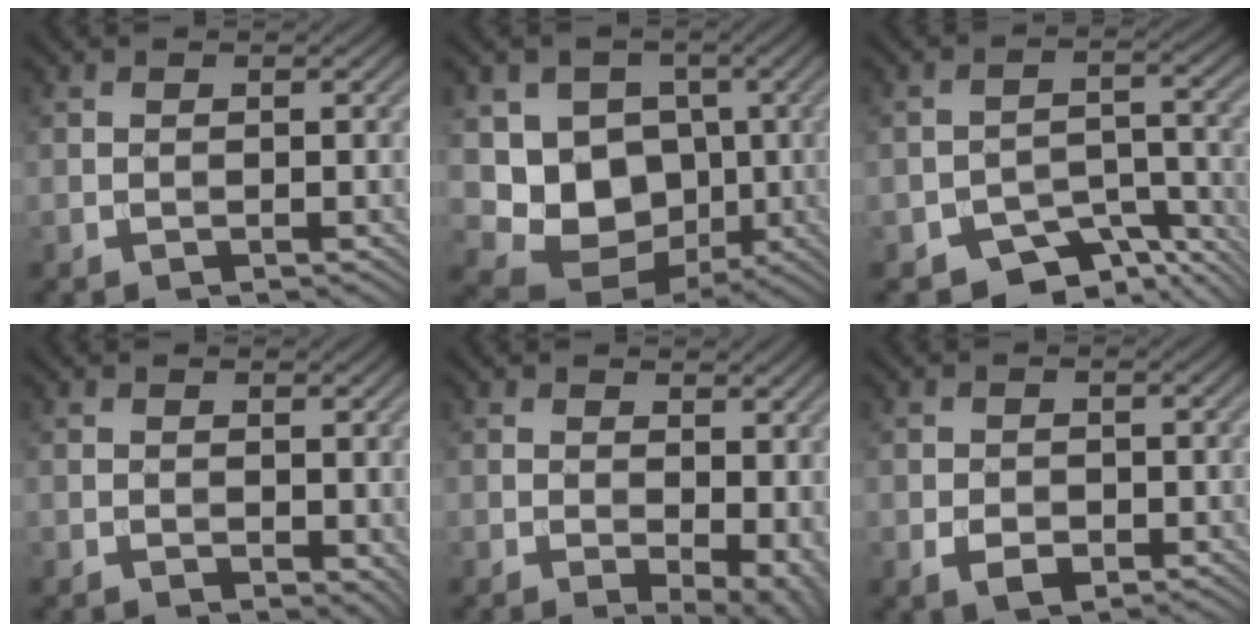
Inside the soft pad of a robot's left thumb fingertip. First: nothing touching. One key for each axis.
{"total": 9.7, "fx": -0.3, "fy": 8.2, "fz": 5.2, "tx": -0.105, "ty": -0.029, "tz": -0.018}
{"total": 8.2, "fx": -6.1, "fy": 4.2, "fz": 3.6, "tx": -0.045, "ty": -0.007, "tz": -0.100}
{"total": 2.3, "fx": 0.4, "fy": 1.5, "fz": 1.7, "tx": -0.025, "ty": -0.007, "tz": 0.012}
{"total": 5.6, "fx": 0.1, "fy": 3.0, "fz": 4.7, "tx": -0.060, "ty": -0.008, "tz": 0.007}
{"total": 2.7, "fx": -0.9, "fy": 2.0, "fz": 1.6, "tx": -0.030, "ty": -0.011, "tz": -0.016}